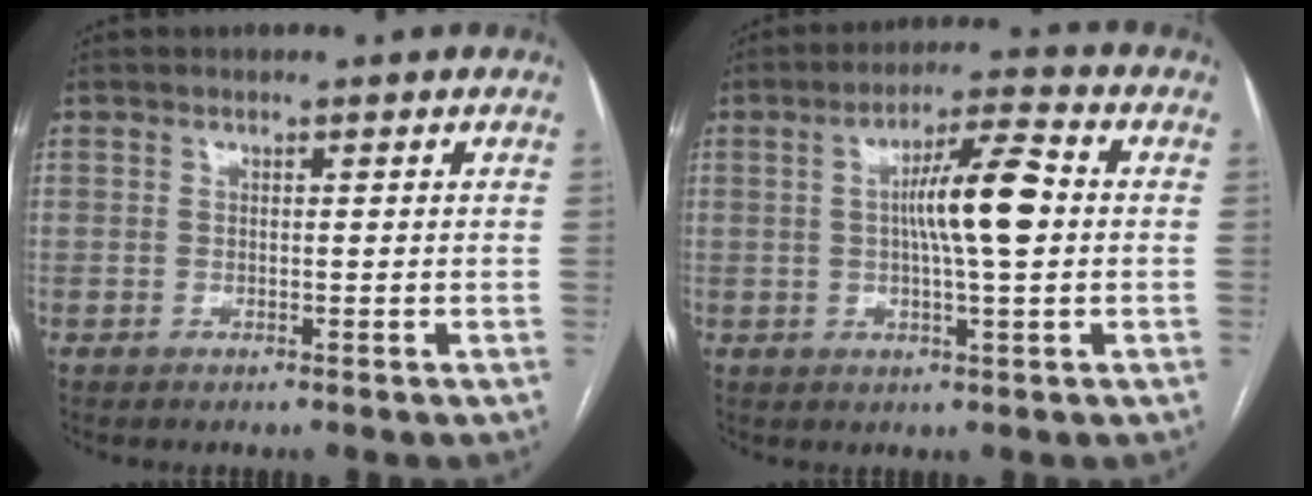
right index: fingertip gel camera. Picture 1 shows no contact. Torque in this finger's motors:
{"motor_torque": [1.00, 0.62, 0.25, 0.15]}